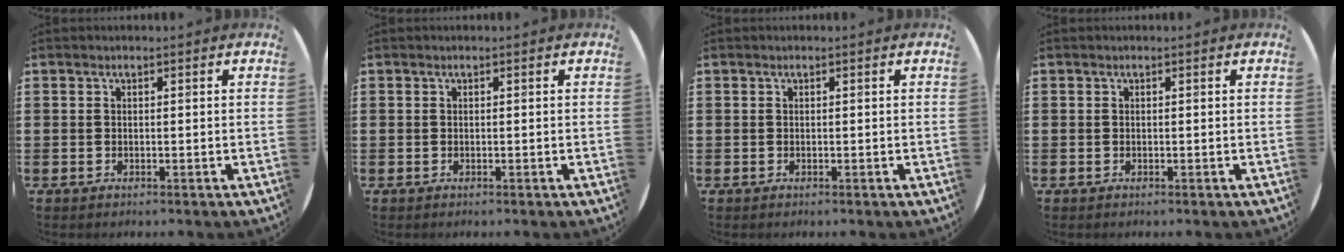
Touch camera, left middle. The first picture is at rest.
{"total": 0.0}
{"total": 0.0}
{"total": 0.0}